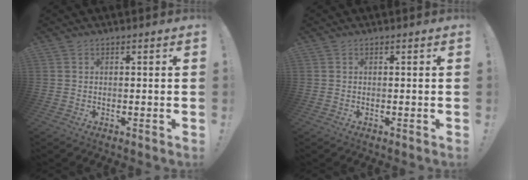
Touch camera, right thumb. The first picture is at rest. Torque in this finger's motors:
{"motor_torque": [-0.05, 0.06, 0.10, -0.02, 0.10]}